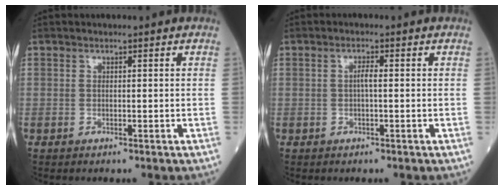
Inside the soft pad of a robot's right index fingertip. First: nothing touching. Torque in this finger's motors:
{"motor_torque": [0.24, 0.03, 0.15, 0.04]}